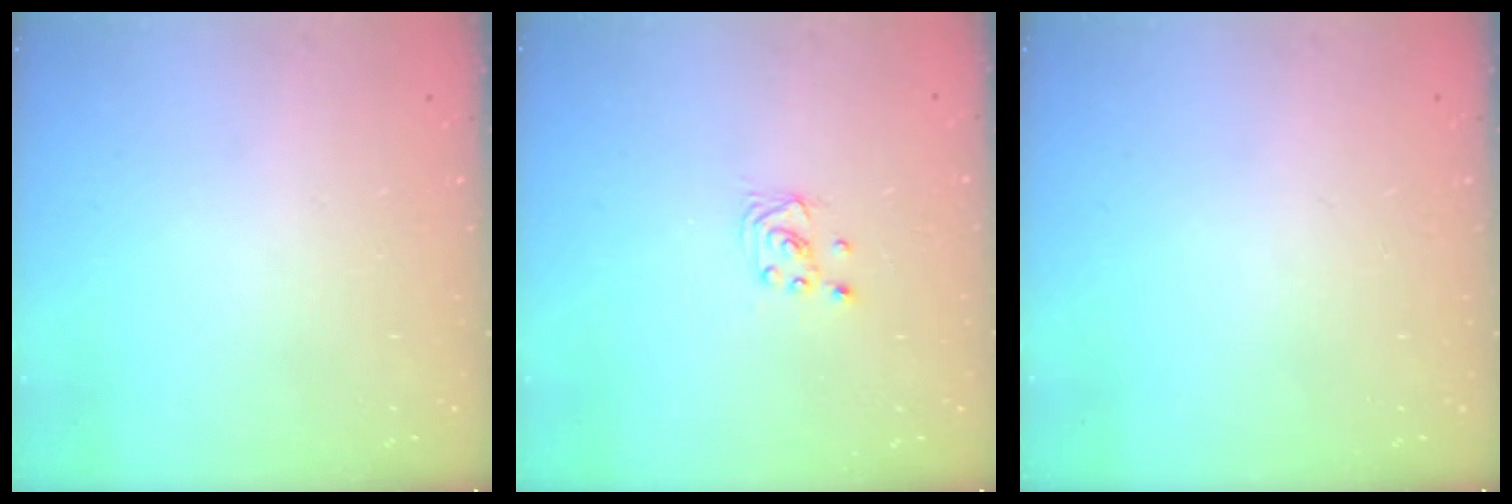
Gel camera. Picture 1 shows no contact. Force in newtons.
{"total": 1.7, "press": 1.6, "slide": 0.1}
{"total": 0.0}